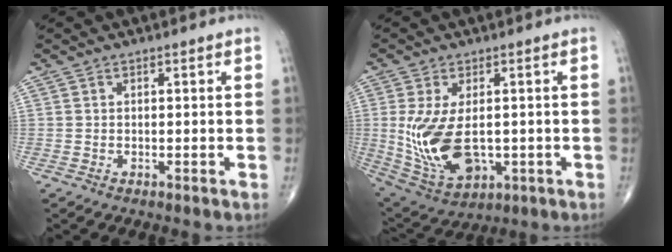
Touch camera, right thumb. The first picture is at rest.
{"total": 14.3, "force": [-1.0, 8.1, 11.7], "torque": [-0.232, -0.011, 0.007]}